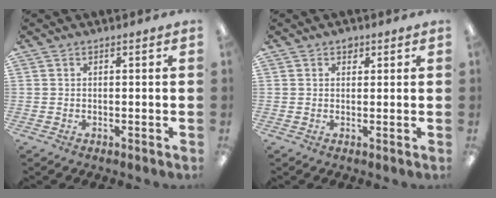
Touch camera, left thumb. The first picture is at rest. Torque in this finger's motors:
{"motor_torque": [0.15, 0.00, 0.52, 0.03, 0.00]}